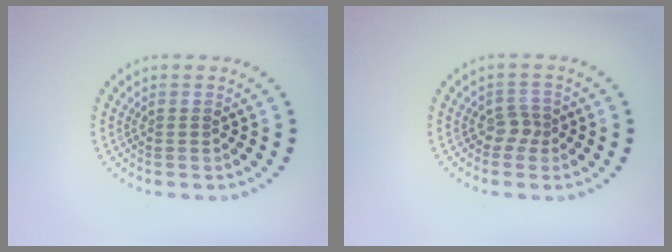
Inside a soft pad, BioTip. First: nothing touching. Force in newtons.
{"total": 1.3, "press": 1.0, "slide": 0.9}